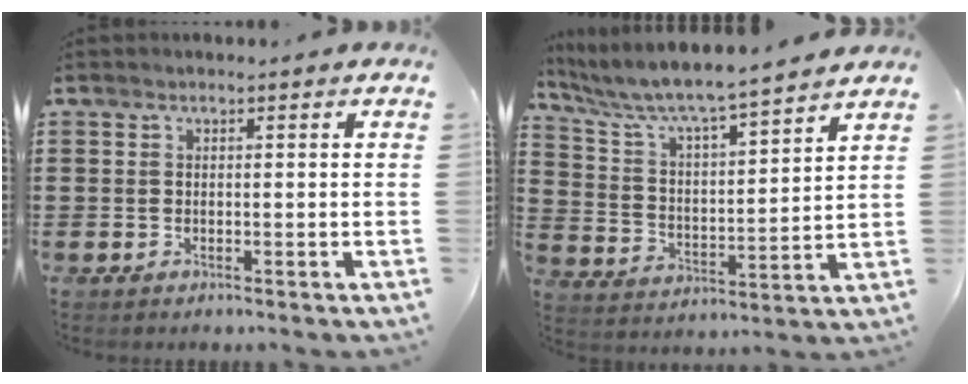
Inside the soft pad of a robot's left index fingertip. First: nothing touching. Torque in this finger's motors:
{"motor_torque": [2.14, 0.00, 0.73, 0.21]}